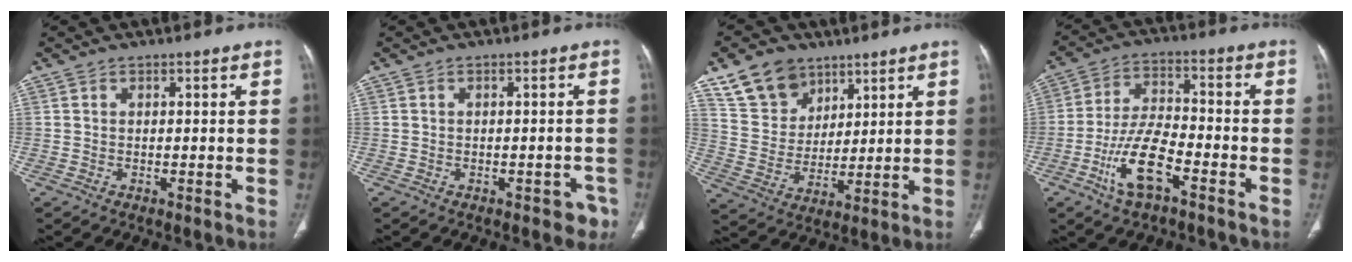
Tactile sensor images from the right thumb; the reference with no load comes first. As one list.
[{"total": 3.7, "force": [-2.5, 2.1, 1.9], "torque": [-0.002, 0.012, -0.028]}, {"total": 12.0, "force": [7.9, 8.1, 3.9], "torque": [-0.045, -0.036, 0.156]}, {"total": 11.3, "force": [-5.5, 4.4, 8.9], "torque": [-0.178, 0.030, -0.102]}]